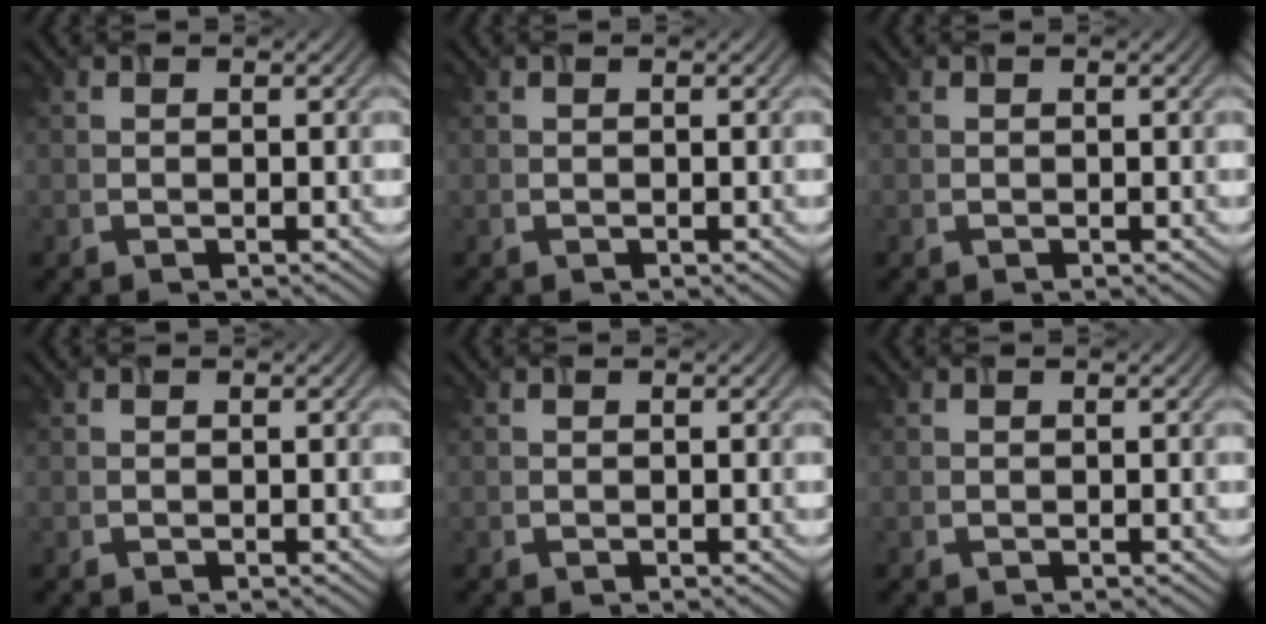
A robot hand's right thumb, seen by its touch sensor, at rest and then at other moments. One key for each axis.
{"total": 0.0}
{"total": 0.0}
{"total": 0.0}
{"total": 0.0}
{"total": 0.0}